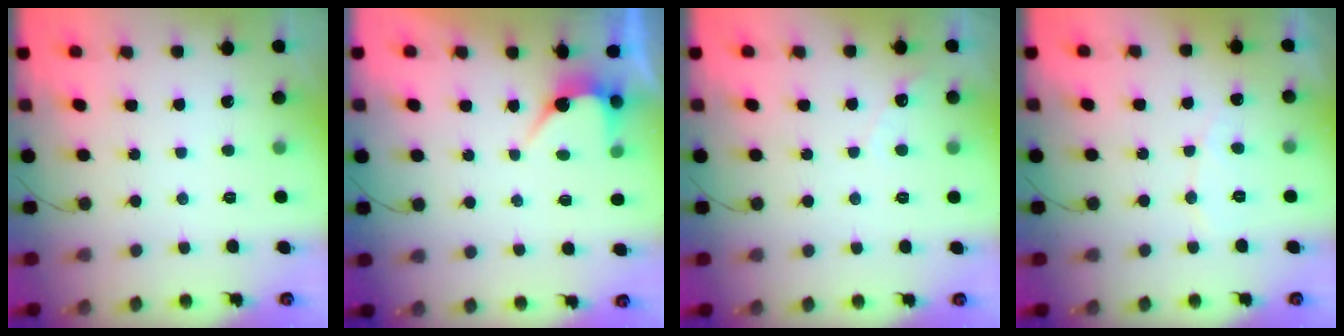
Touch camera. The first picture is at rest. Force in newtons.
{"total": 4.7, "press": 4.7, "slide": 0.2}
{"total": 2.9, "press": 2.9, "slide": 0.2}
{"total": 3.9, "press": 3.9, "slide": 0.2}